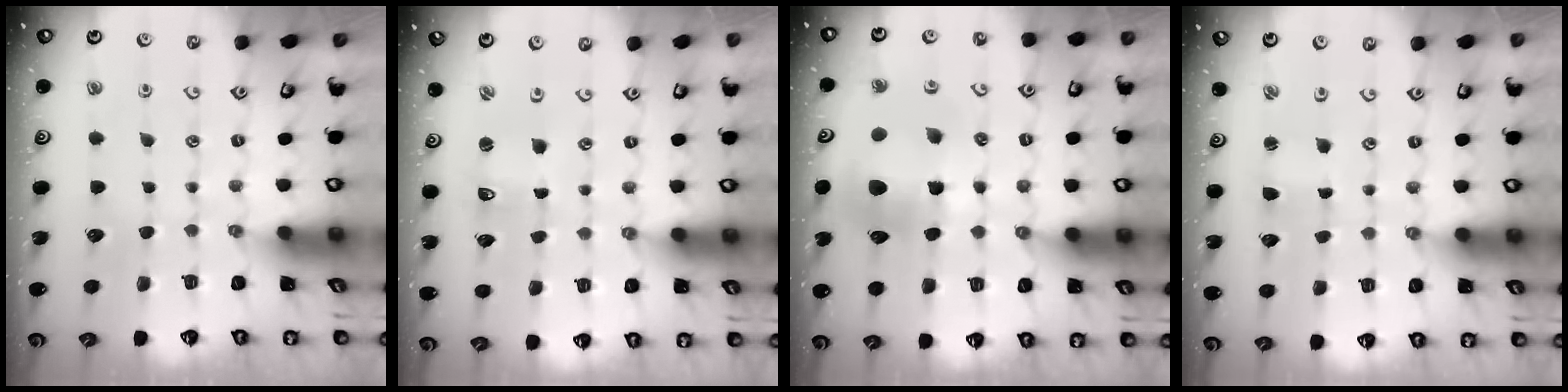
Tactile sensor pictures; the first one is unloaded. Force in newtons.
{"total": 0.6, "press": 0.6, "slide": 0.1}
{"total": 12.8, "press": 12.7, "slide": 2.0}
{"total": 1.7, "press": 1.7, "slide": 0.2}